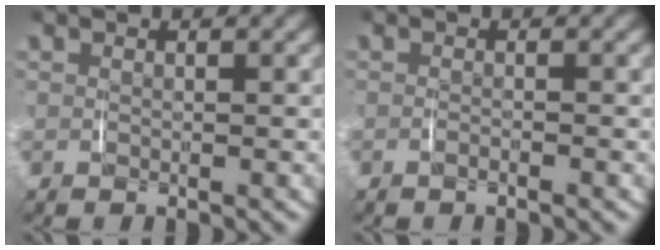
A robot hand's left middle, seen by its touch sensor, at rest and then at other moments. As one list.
[{"total": 0.7, "force": [-0.6, 0.0, 0.4], "torque": [-0.013, -0.001, -0.012]}]